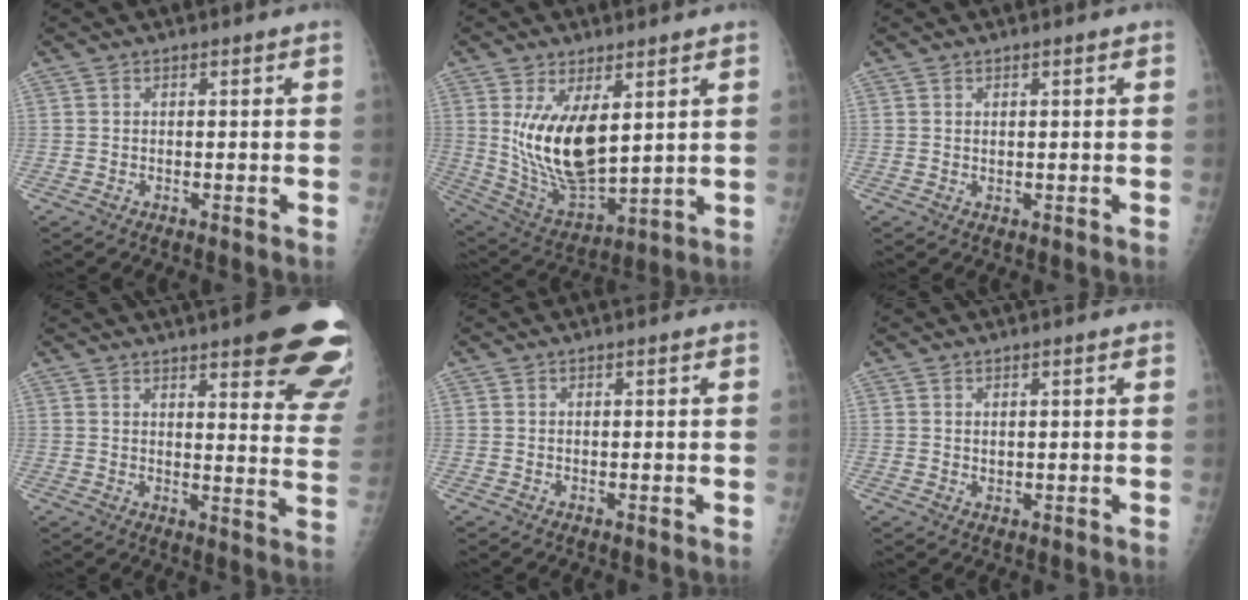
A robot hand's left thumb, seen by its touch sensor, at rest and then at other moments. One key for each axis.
{"total": 15.1, "fx": 3.7, "fy": 7.1, "fz": 12.8, "tx": -0.221, "ty": -0.030, "tz": 0.093}
{"total": 1.0, "fx": 0.4, "fy": 0.3, "fz": 0.8, "tx": -0.013, "ty": -0.002, "tz": 0.010}
{"total": 21.0, "fx": 13.8, "fy": 4.7, "fz": 15.2, "tx": -0.156, "ty": -0.056, "tz": 0.157}
{"total": 0.0}
{"total": 1.4, "fx": 0.6, "fy": 0.7, "fz": 1.1, "tx": -0.015, "ty": -0.005, "tz": 0.013}